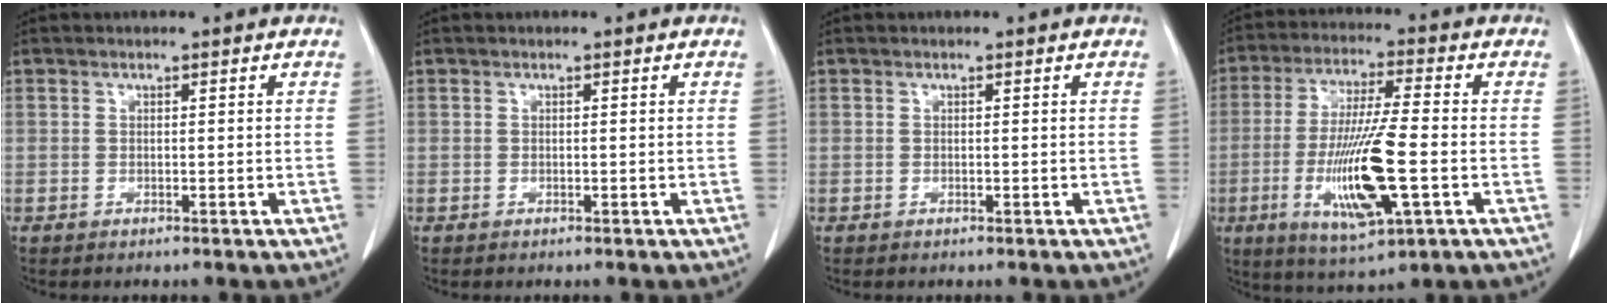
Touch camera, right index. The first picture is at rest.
{"total": 0.0}
{"total": 0.0}
{"total": 14.6, "force": [-3.6, 1.8, 14.0], "torque": [-0.277, -0.021, -0.062]}